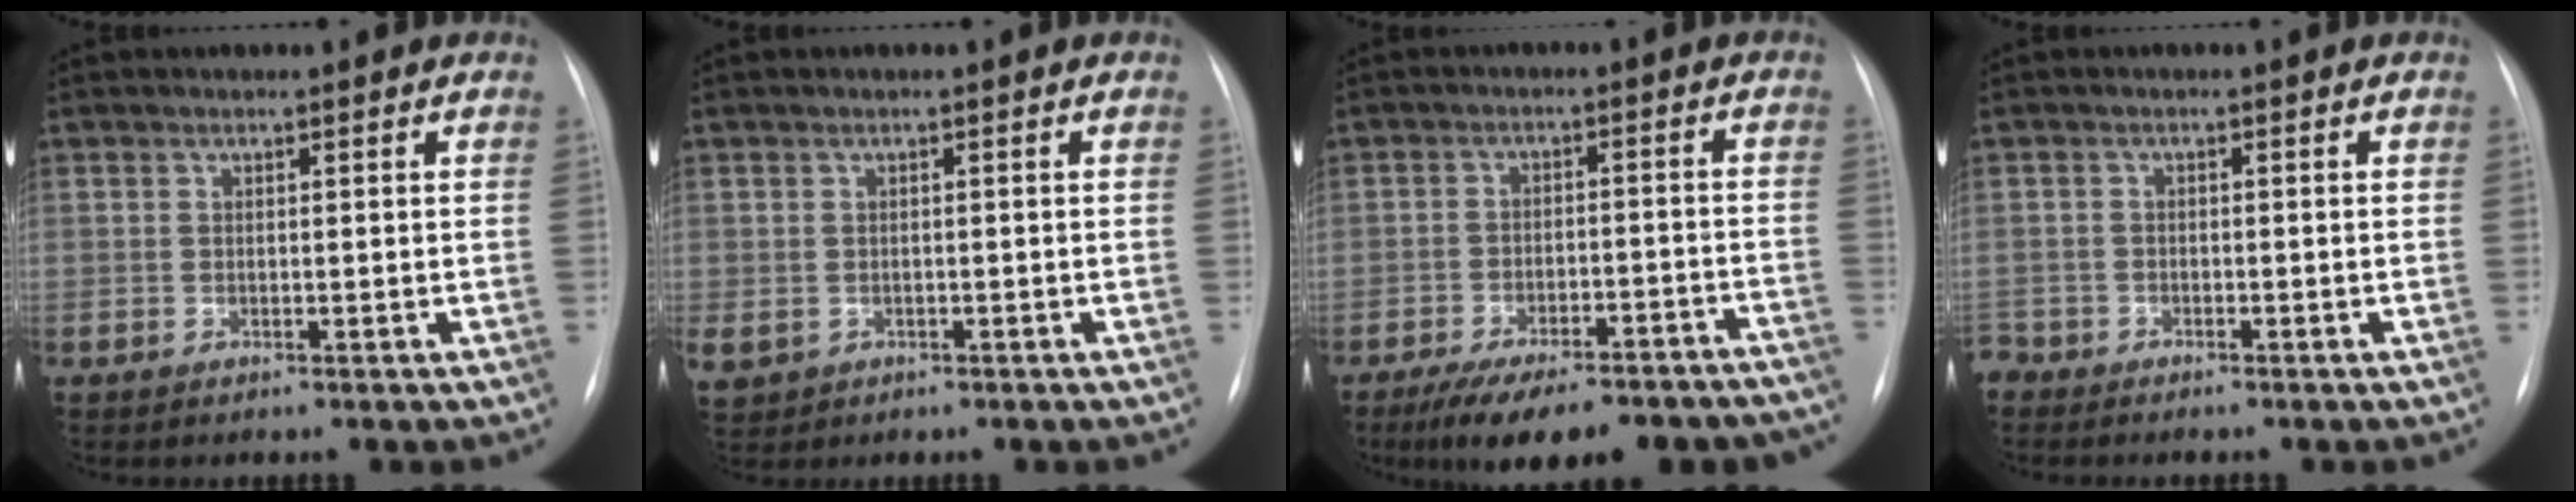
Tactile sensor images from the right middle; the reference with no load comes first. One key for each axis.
{"total": 3.5, "fx": -1.1, "fy": 3.0, "fz": 1.4, "tx": -0.035, "ty": -0.002, "tz": -0.003}
{"total": 19.4, "fx": -16.2, "fy": 5.8, "fz": 9.0, "tx": -0.108, "ty": 0.015, "tz": -0.215}
{"total": 2.3, "fx": -2.2, "fy": 0.6, "fz": -0.2, "tx": 0.002, "ty": -0.007, "tz": -0.042}